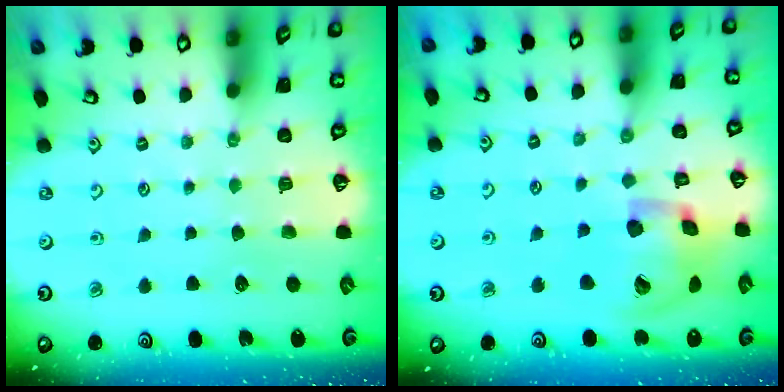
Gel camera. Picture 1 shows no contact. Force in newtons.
{"total": 19.1, "press": 18.9, "slide": 2.9}